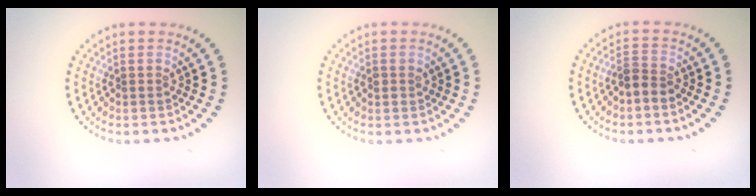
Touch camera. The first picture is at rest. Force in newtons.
{"total": 0.9, "press": 0.8, "slide": 0.3}
{"total": 1.7, "press": 1.5, "slide": 0.9}